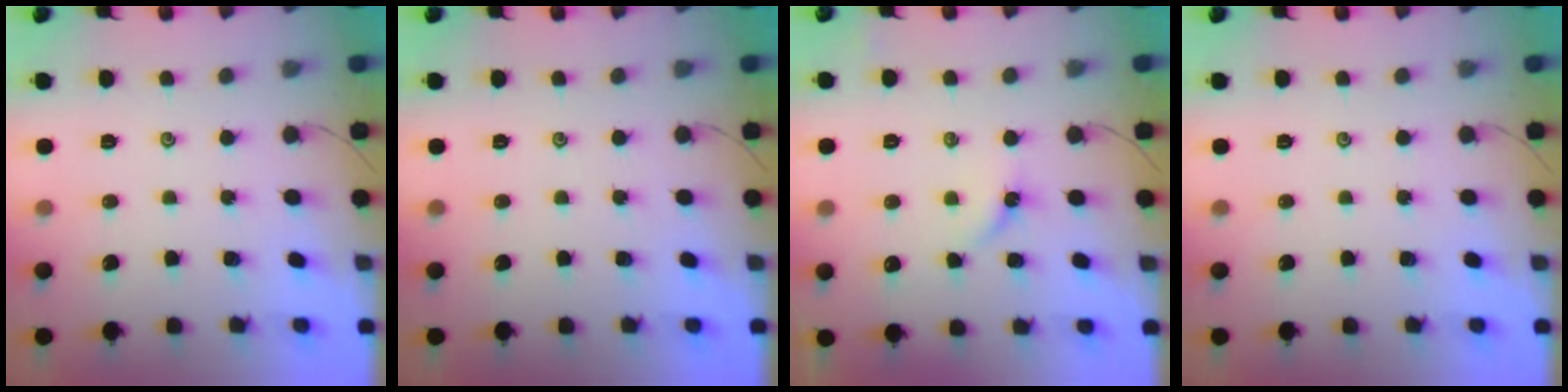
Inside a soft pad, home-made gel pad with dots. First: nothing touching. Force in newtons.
{"total": 0.0}
{"total": 2.7, "press": 2.6, "slide": 0.6}
{"total": 0.0}